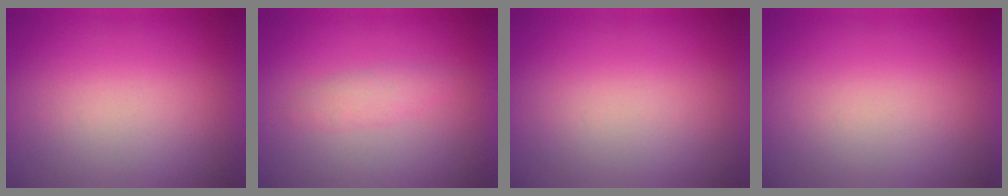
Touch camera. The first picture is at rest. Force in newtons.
{"total": 1.9}
{"total": 0.0}
{"total": 0.0}